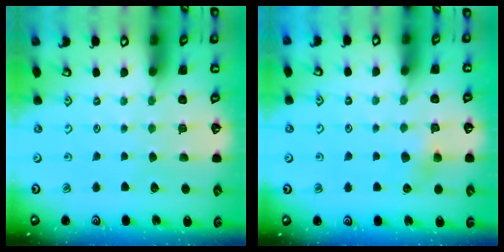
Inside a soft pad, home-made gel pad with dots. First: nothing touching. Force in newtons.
{"total": 5.8, "press": 5.7, "slide": 1.3}